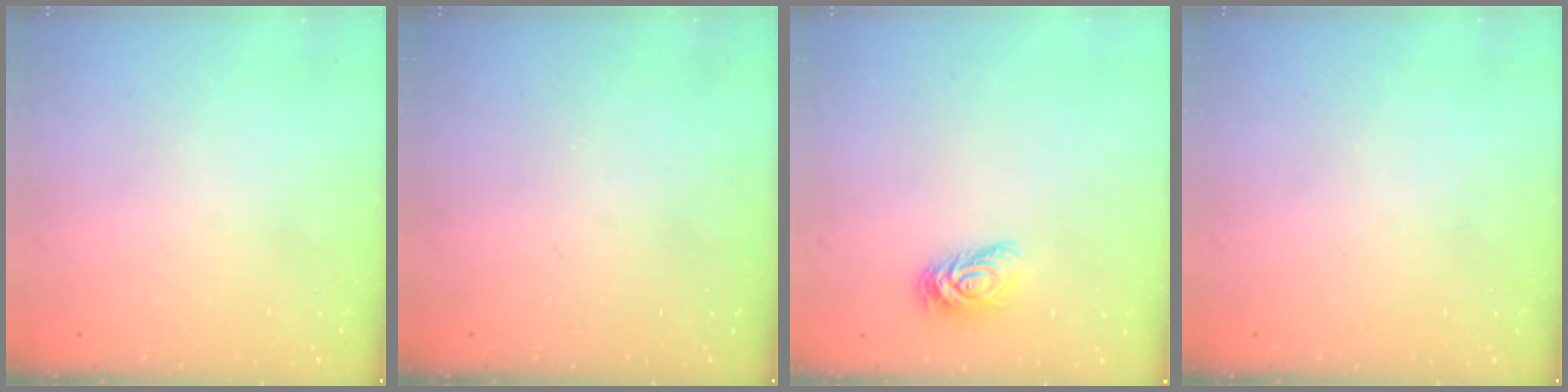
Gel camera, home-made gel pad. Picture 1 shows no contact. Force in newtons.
{"total": 0.0}
{"total": 7.1, "press": 7.1, "slide": 0.2}
{"total": 0.0}